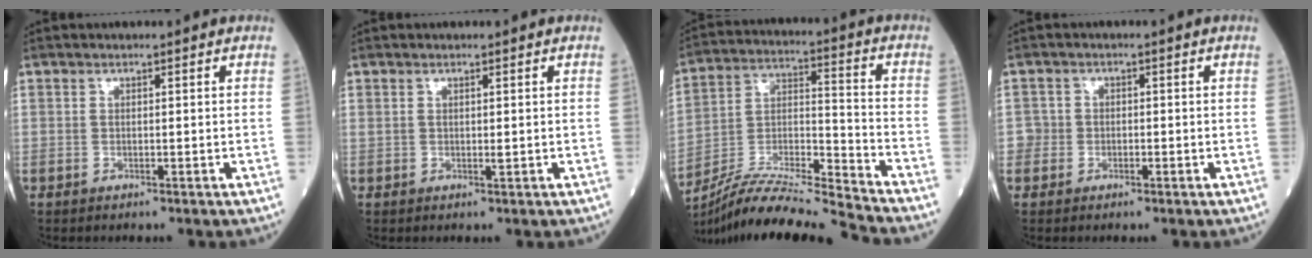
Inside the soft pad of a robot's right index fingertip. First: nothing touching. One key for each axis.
{"total": 0.7, "fx": 0.1, "fy": 0.1, "fz": 0.7, "tx": -0.020, "ty": 0.001, "tz": 0.005}
{"total": 16.9, "fx": -16.0, "fy": -2.1, "fz": 5.1, "tx": -0.086, "ty": 0.010, "tz": -0.290}
{"total": 2.0, "fx": -0.7, "fy": 1.9, "fz": 0.1, "tx": 0.008, "ty": 0.010, "tz": -0.018}